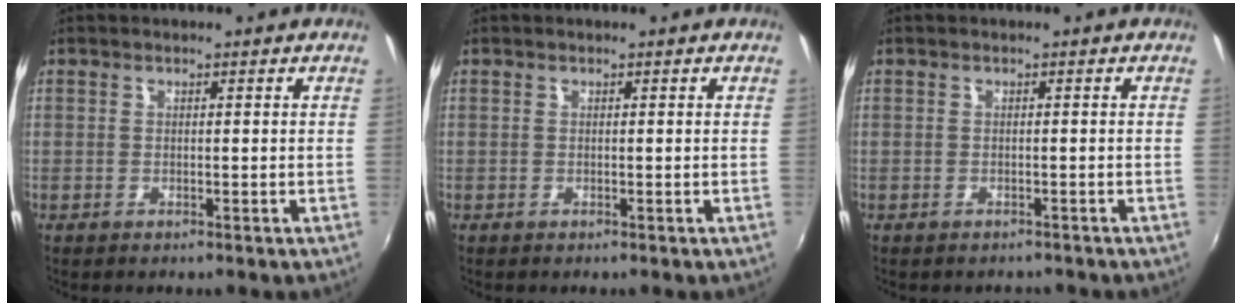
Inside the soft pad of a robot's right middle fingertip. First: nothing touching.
{"total": 0.0}
{"total": 1.7, "force": [-1.4, 0.7, 0.3], "torque": [-0.009, -0.007, -0.018]}